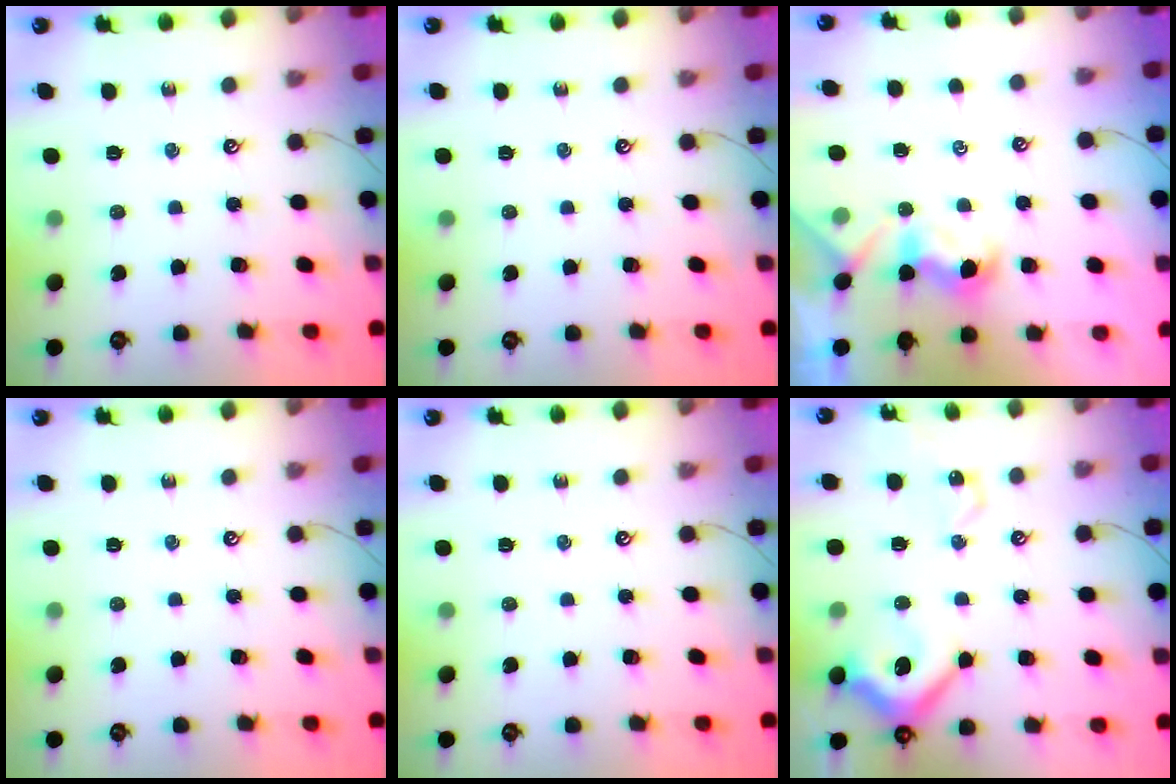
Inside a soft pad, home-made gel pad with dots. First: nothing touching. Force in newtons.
{"total": 0.0}
{"total": 2.3, "press": 2.2, "slide": 0.8}
{"total": 0.0}
{"total": 0.0}
{"total": 13.8, "press": 13.6, "slide": 1.8}